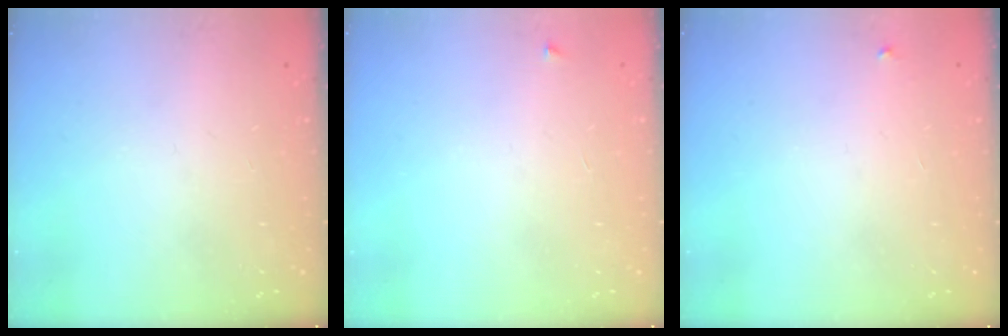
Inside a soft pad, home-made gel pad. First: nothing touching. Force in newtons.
{"total": 2.5, "press": 2.4, "slide": 0.4}
{"total": 2.1, "press": 2.1, "slide": 0.1}